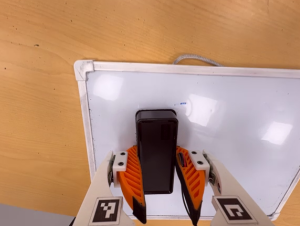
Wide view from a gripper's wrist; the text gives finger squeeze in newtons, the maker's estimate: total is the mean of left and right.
{"total": 12.6, "left": 11.9, "right": 13.2}